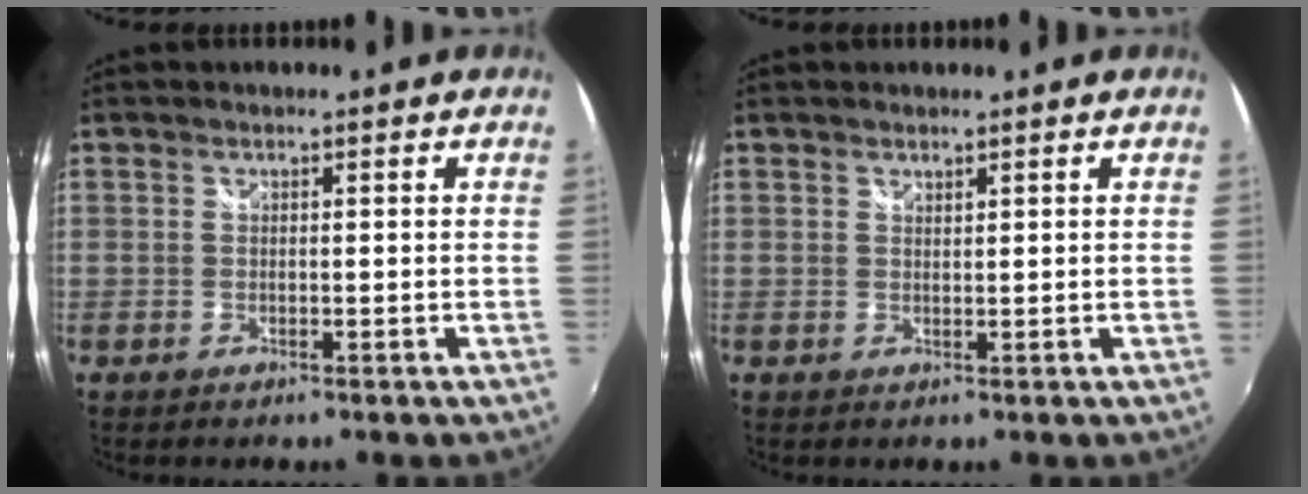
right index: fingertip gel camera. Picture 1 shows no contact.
{"total": 0.7, "force": [0.7, 0.1, 0.1], "torque": [-0.001, 0.001, 0.012]}